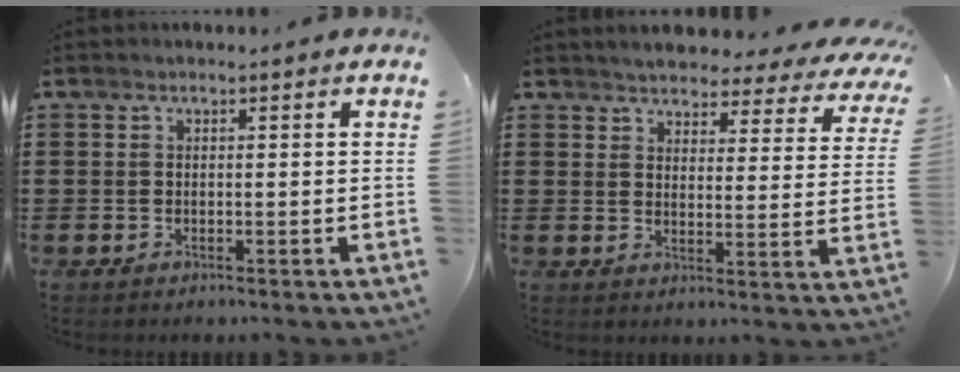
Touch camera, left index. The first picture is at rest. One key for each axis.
{"total": 3.9, "fx": 3.9, "fy": 0.2, "fz": 0.4, "tx": -0.032, "ty": -0.030, "tz": 0.064}